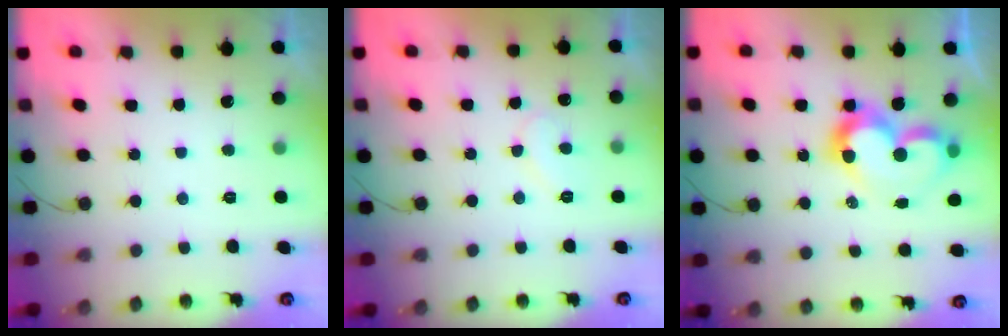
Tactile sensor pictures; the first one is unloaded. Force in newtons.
{"total": 7.9, "press": 7.9, "slide": 0.5}
{"total": 12.4, "press": 12.3, "slide": 1.4}